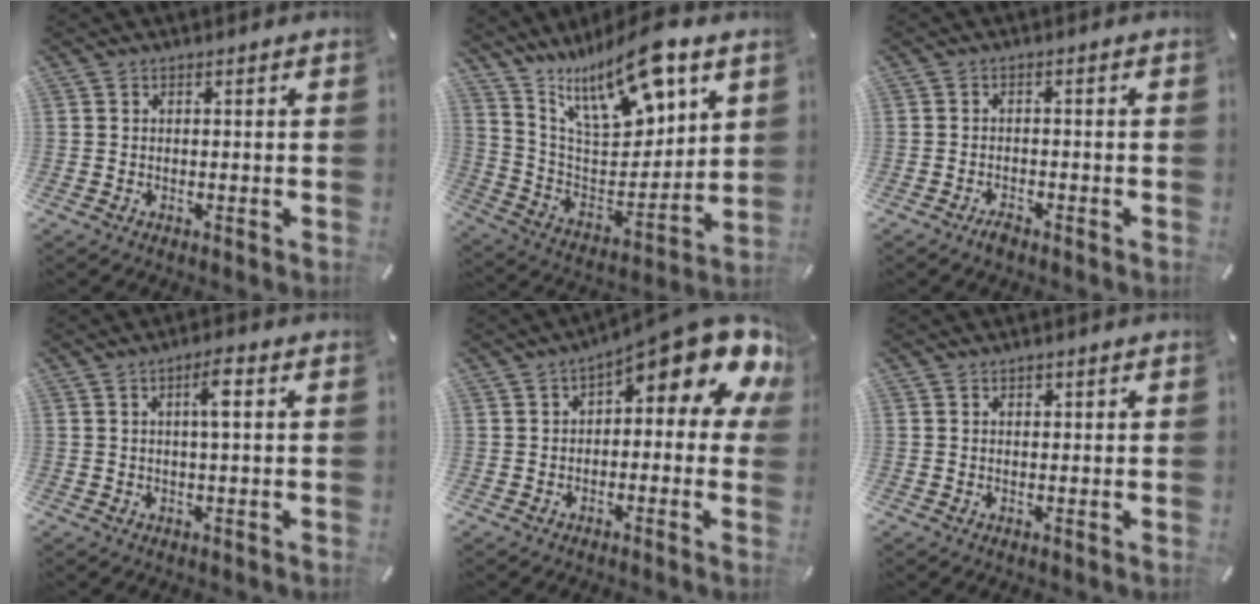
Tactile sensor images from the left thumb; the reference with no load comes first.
{"total": 19.2, "force": [13.3, 7.8, 11.5], "torque": [-0.200, -0.080, 0.230]}
{"total": 2.3, "force": [-2.0, 0.7, 0.9], "torque": [-0.016, 0.010, -0.038]}
{"total": 4.6, "force": [0.9, 0.7, 4.4], "torque": [-0.072, -0.002, 0.008]}
{"total": 13.1, "force": [7.0, 4.1, 10.3], "torque": [-0.141, -0.062, 0.113]}
{"total": 0.7, "force": [0.3, 0.6, 0.3], "torque": [-0.005, 0.002, 0.005]}